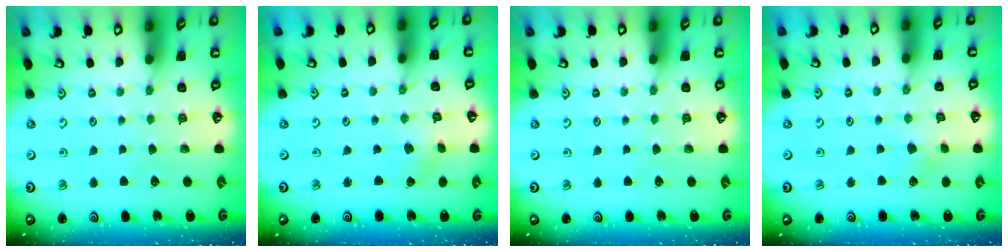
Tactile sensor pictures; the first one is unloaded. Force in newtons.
{"total": 0.6, "press": 0.6, "slide": 0.2}
{"total": 0.0}
{"total": 2.6, "press": 2.6, "slide": 0.4}